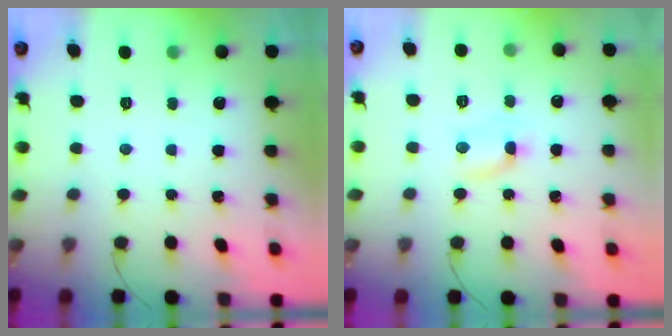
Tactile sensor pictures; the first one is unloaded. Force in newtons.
{"total": 4.3, "press": 4.1, "slide": 1.3}